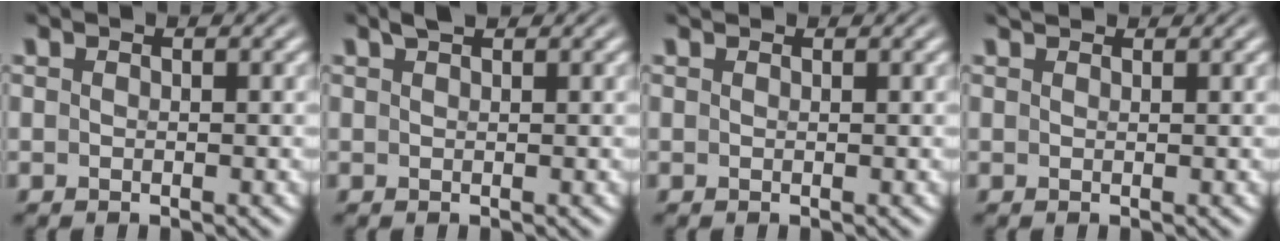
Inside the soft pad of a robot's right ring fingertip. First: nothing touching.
{"total": 1.1, "force": [1.0, -0.3, 0.4], "torque": [-0.001, 0.003, 0.021]}
{"total": 0.6, "force": [0.4, -0.3, -0.1], "torque": [0.007, -0.003, 0.010]}
{"total": 1.2, "force": [1.1, -0.5, 0.0], "torque": [0.008, 0.000, 0.022]}